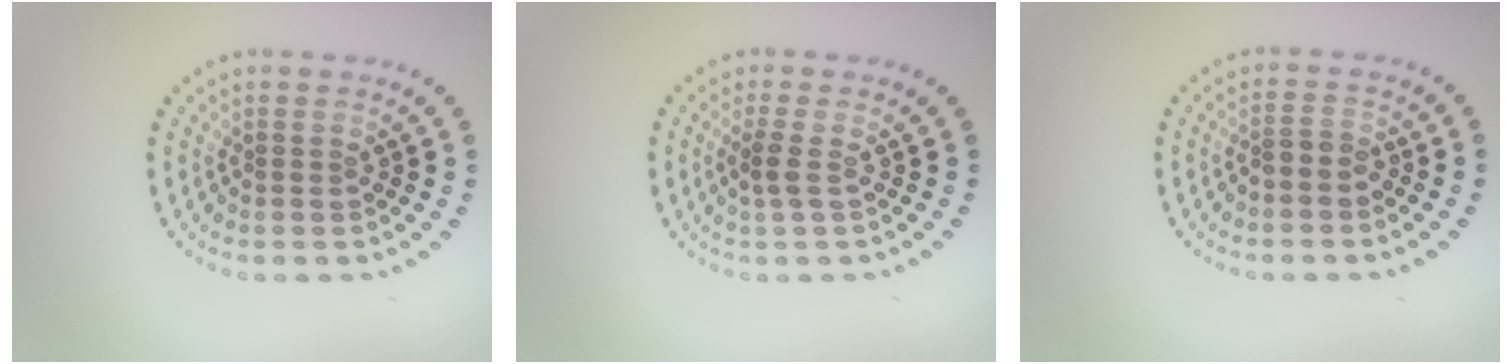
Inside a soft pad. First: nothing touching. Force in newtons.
{"total": 1.3, "press": 1.0, "slide": 0.8}
{"total": 1.8, "press": 1.4, "slide": 1.2}